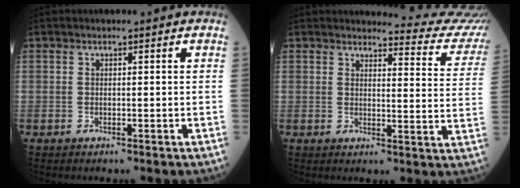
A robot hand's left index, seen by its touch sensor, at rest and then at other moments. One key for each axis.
{"total": 13.1, "fx": 13.1, "fy": 0.1, "fz": 0.9, "tx": 0.011, "ty": -0.105, "tz": 0.115}